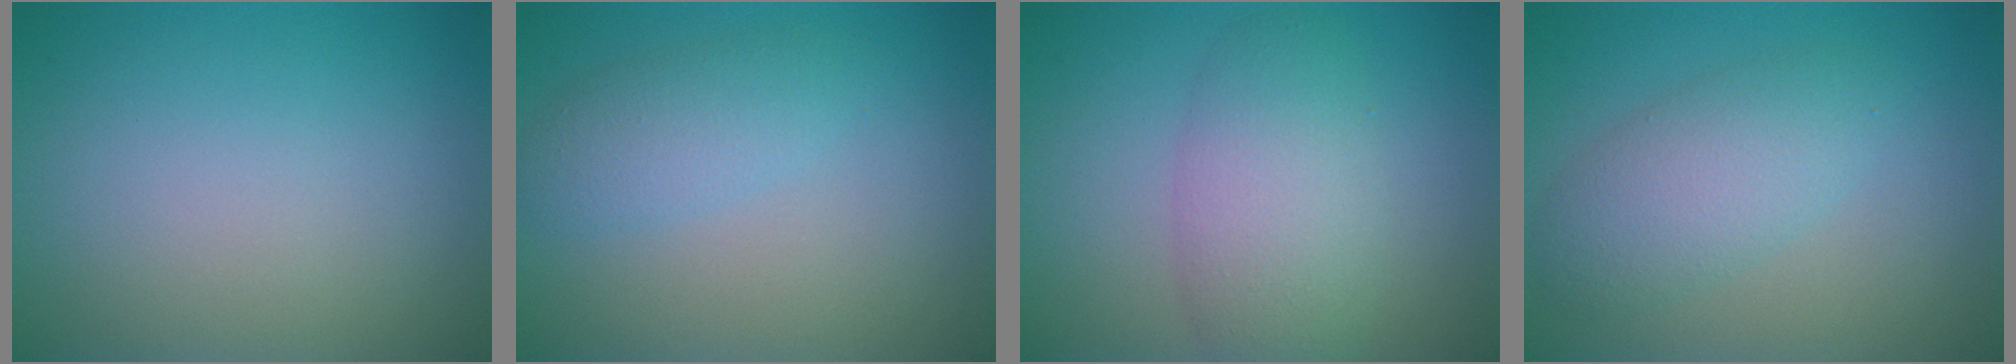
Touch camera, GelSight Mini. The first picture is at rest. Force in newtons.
{"total": 2.4, "press": 2.4, "slide": 0.1}
{"total": 5.0, "press": 5.0, "slide": 0.1}
{"total": 3.9, "press": 3.9, "slide": 0.1}